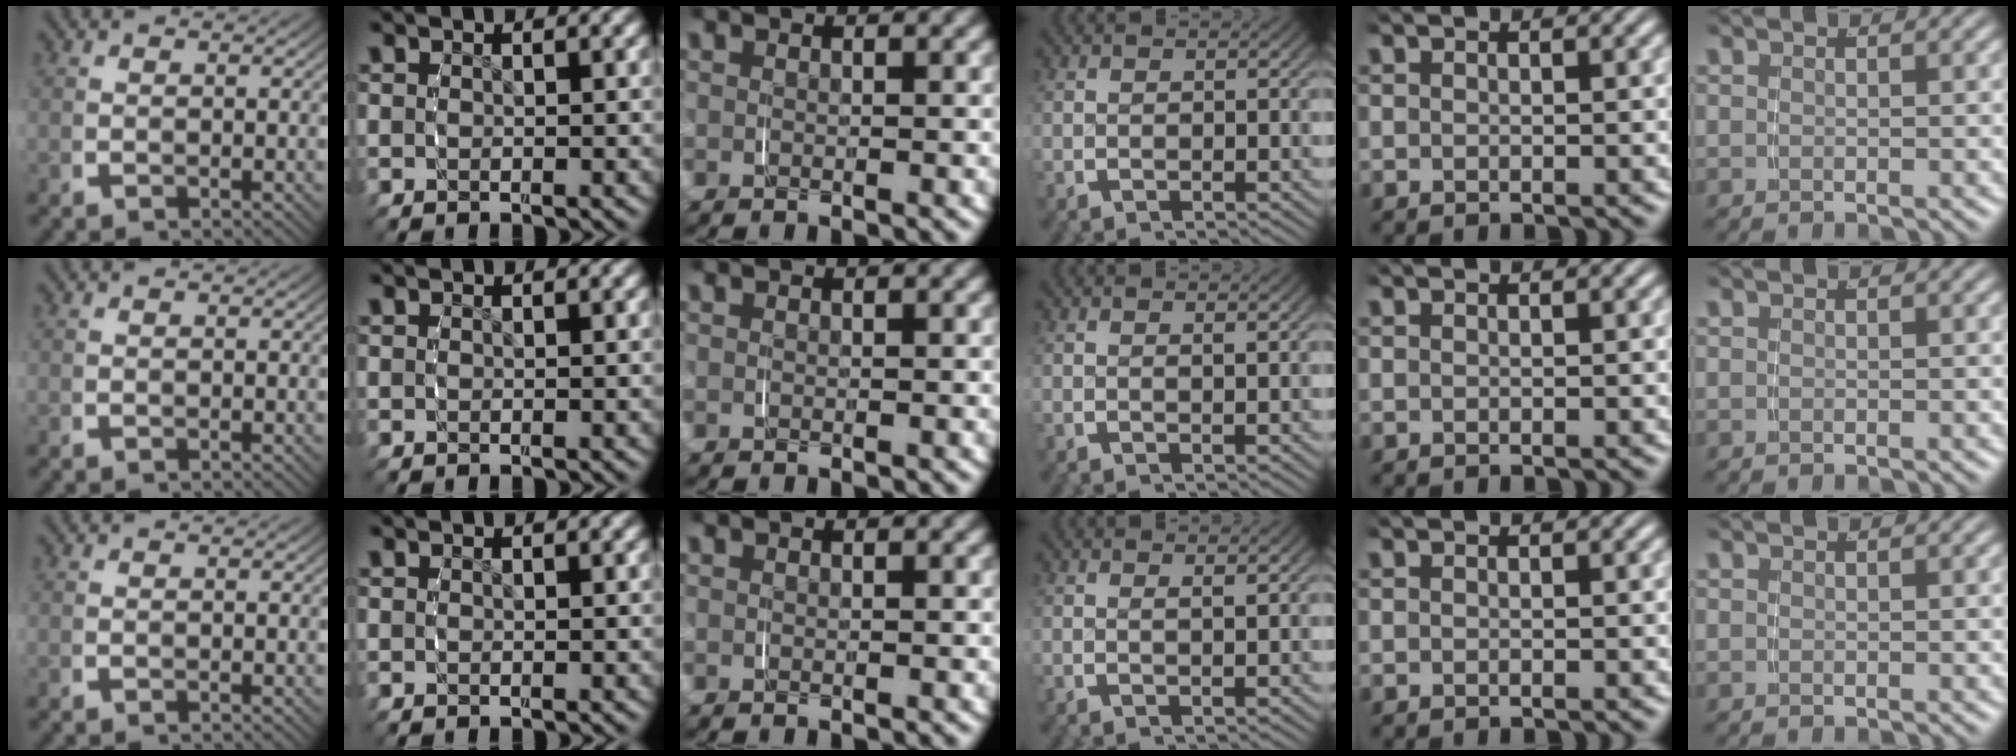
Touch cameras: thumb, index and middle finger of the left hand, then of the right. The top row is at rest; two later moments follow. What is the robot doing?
{"motion": "grasp_and_lifting", "object": "pen bag"}